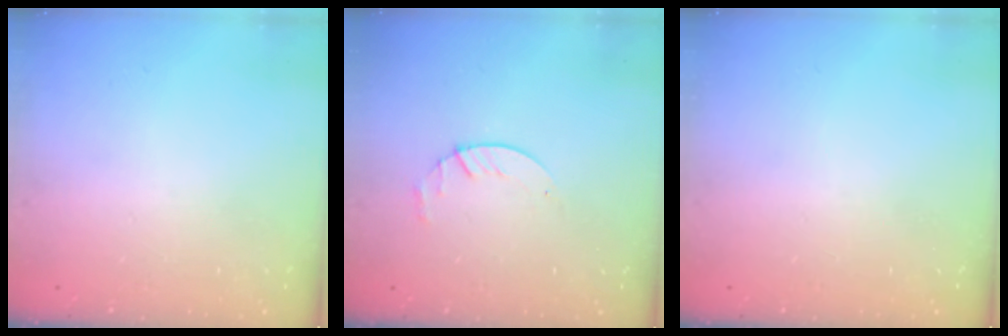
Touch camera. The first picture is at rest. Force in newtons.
{"total": 2.9, "press": 2.9, "slide": 0.4}
{"total": 0.0}